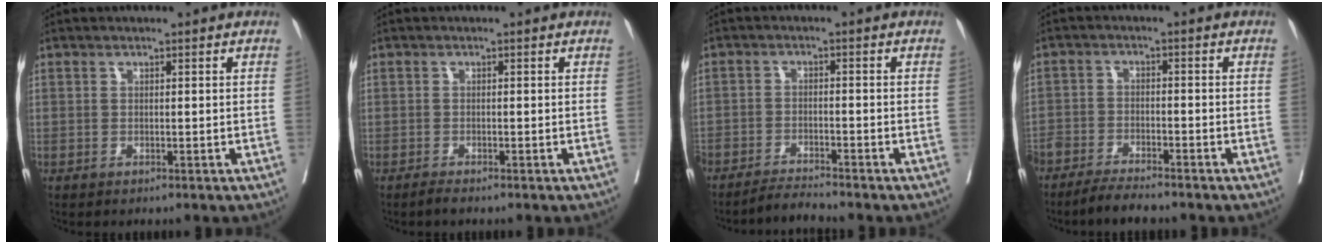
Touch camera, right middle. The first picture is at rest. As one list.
[{"total": 0.8, "force": [-0.8, 0.0, 0.3], "torque": [-0.008, -0.003, -0.014]}, {"total": 3.5, "force": [-3.3, -1.0, 0.4], "torque": [-0.006, -0.017, -0.061]}, {"total": 6.7, "force": [-6.0, 0.8, 2.9], "torque": [-0.043, -0.013, -0.103]}]